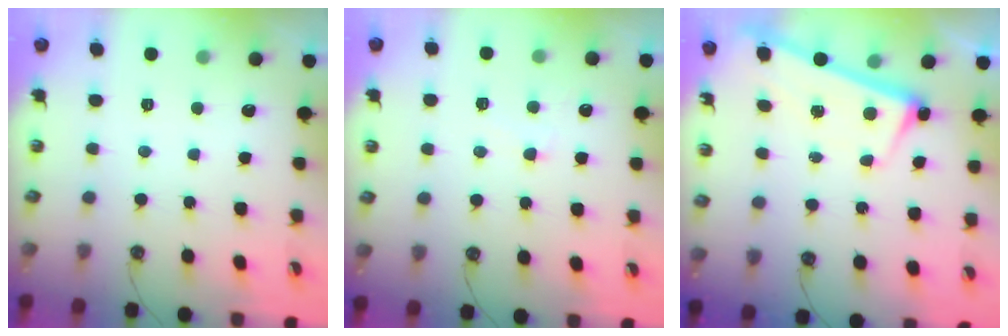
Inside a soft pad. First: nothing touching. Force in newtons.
{"total": 2.4, "press": 2.2, "slide": 1.0}
{"total": 2.8, "press": 2.8, "slide": 0.4}